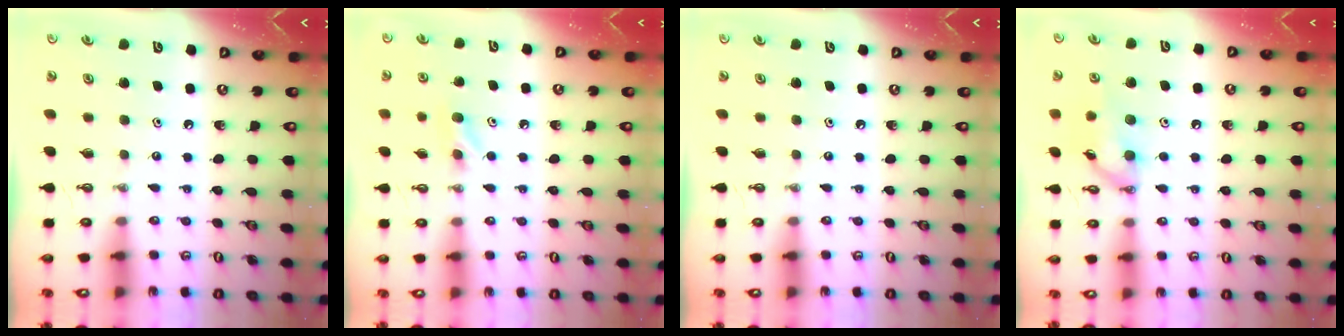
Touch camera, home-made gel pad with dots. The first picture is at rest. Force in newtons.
{"total": 5.4, "press": 5.3, "slide": 0.9}
{"total": 0.0}
{"total": 12.3, "press": 12.3, "slide": 0.4}